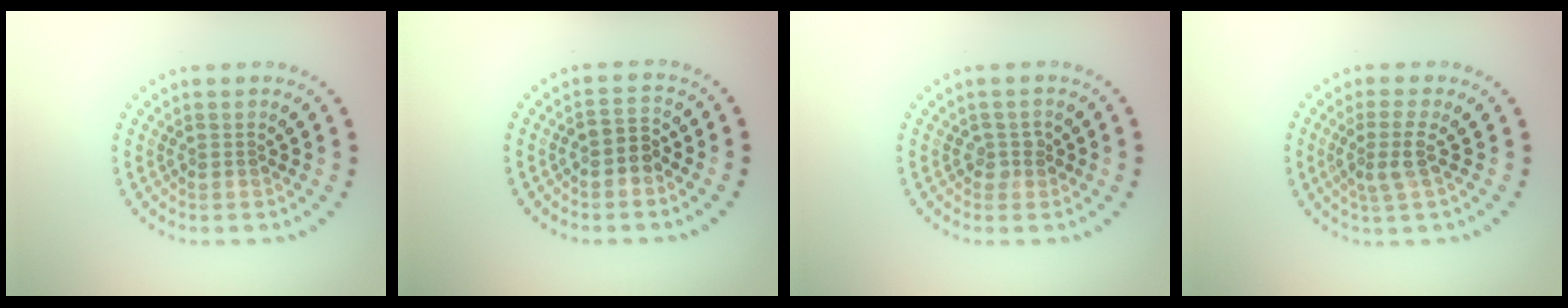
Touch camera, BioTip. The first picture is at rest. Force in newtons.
{"total": 1.9, "press": 1.8, "slide": 0.7}
{"total": 1.2, "press": 1.0, "slide": 0.7}
{"total": 2.6, "press": 2.0, "slide": 1.6}